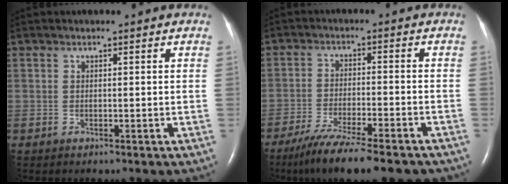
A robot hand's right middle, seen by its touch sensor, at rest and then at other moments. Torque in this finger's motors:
{"motor_torque": [0.88, -0.83, 0.22, 0.08]}